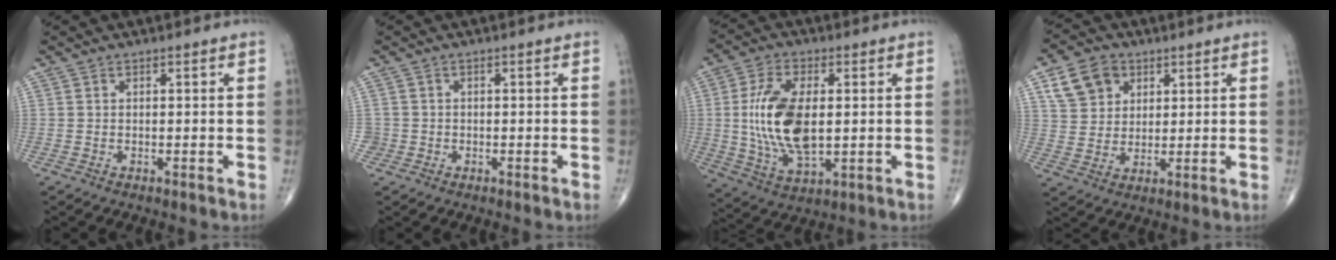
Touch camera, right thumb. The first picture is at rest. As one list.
[{"total": 1.6, "force": [-0.5, 1.5, -0.2], "torque": [0.014, 0.007, -0.015]}, {"total": 15.0, "force": [0.8, 7.5, 12.9], "torque": [-0.255, -0.007, 0.020]}, {"total": 8.9, "force": [4.1, 6.9, 4.0], "torque": [-0.049, -0.008, 0.079]}]